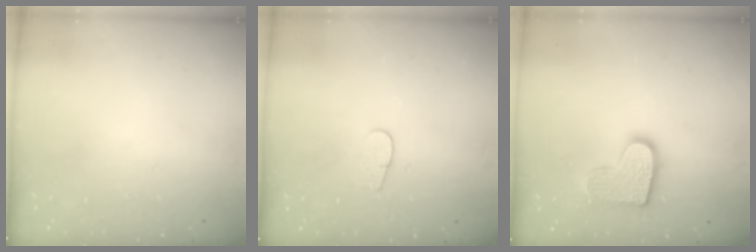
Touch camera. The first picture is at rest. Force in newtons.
{"total": 4.4, "press": 4.4, "slide": 0.3}
{"total": 12.1, "press": 12.0, "slide": 0.6}